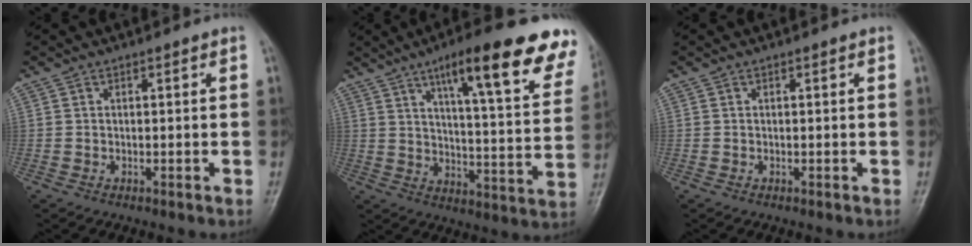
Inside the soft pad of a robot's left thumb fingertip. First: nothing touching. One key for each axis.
{"total": 22.1, "fx": 13.4, "fy": 4.8, "fz": 16.9, "tx": -0.206, "ty": -0.043, "tz": 0.184}
{"total": 0.0}